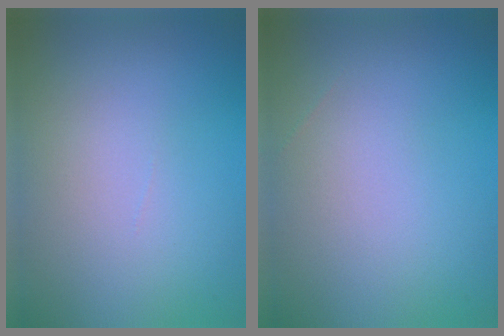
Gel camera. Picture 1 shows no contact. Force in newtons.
{"total": 0.0}